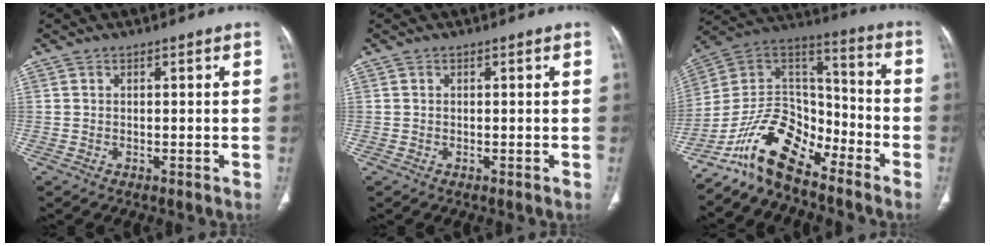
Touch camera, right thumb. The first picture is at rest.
{"total": 0.0}
{"total": 15.4, "force": [-11.2, 7.2, 7.7], "torque": [-0.116, 0.100, -0.215]}